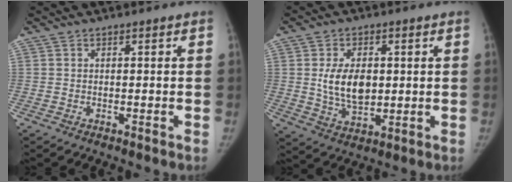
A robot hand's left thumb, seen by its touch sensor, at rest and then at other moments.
{"total": 9.6, "force": [1.0, 6.2, 7.3], "torque": [-0.109, -0.013, 0.029]}